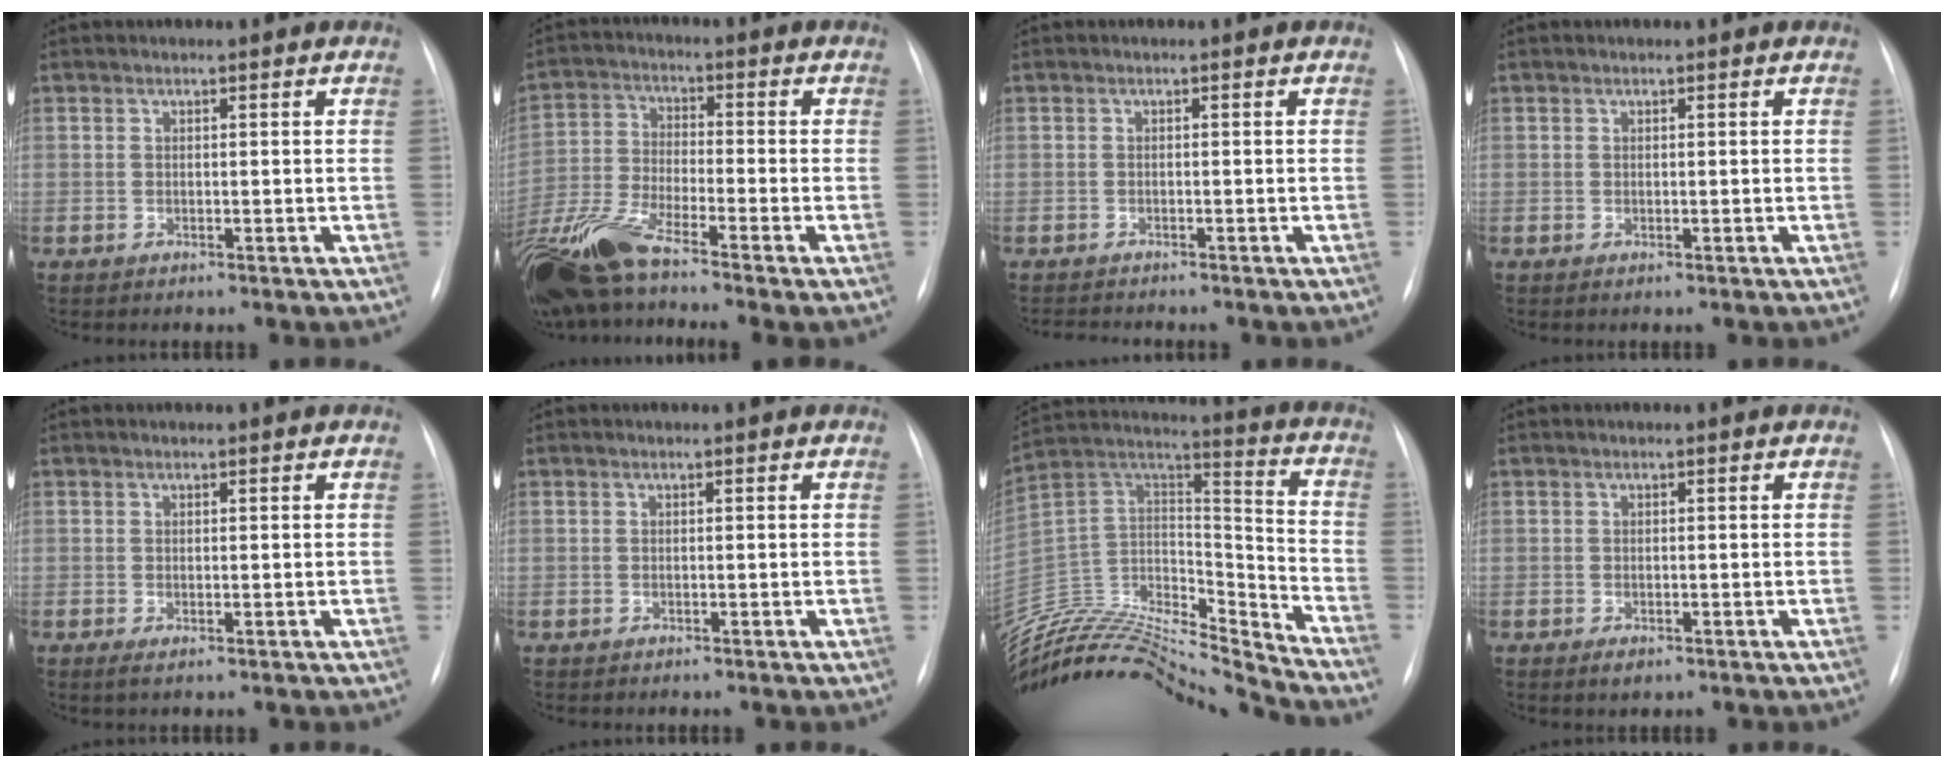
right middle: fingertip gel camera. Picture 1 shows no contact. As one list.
[{"total": 13.1, "force": [-9.7, 0.9, 8.8], "torque": [-0.189, -0.024, -0.187]}, {"total": 2.2, "force": [-2.2, 0.0, 0.4], "torque": [-0.005, -0.009, -0.033]}, {"total": 0.0}, {"total": 0.7, "force": [-0.1, 0.2, 0.7], "torque": [-0.011, -0.005, 0.002]}, {"total": 0.0}, {"total": 26.1, "force": [-25.0, 2.5, 7.0], "torque": [-0.161, 0.018, -0.419]}, {"total": 1.4, "force": [-0.8, 0.7, 0.9], "torque": [-0.013, 0.000, -0.005]}]